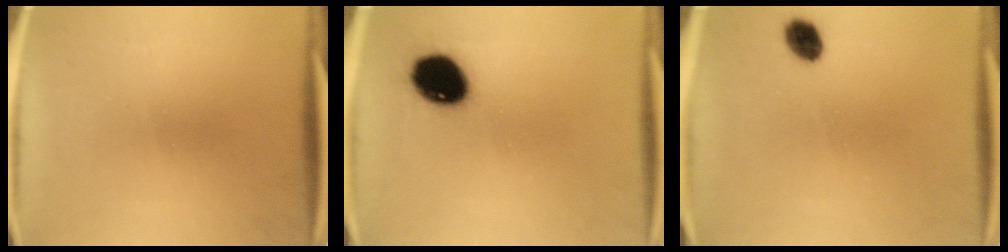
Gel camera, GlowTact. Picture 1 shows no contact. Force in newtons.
{"total": 12.9}
{"total": 4.2}